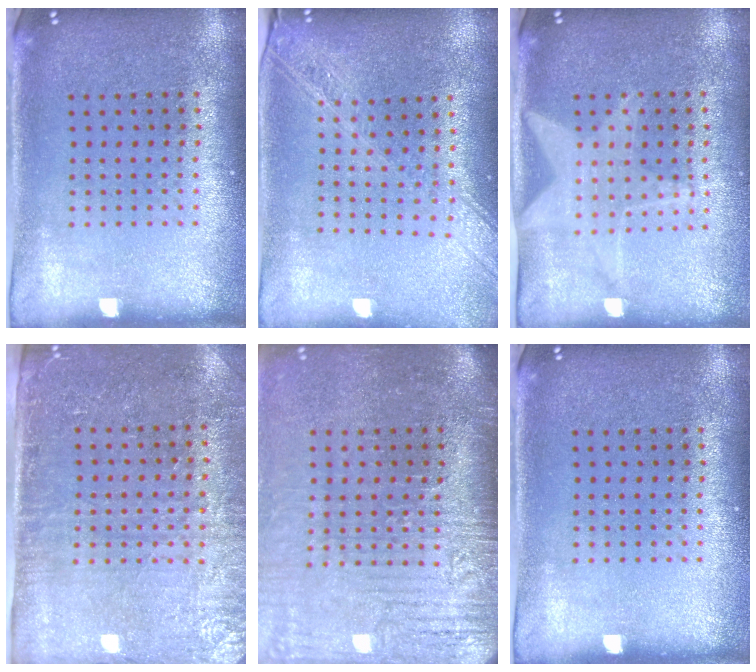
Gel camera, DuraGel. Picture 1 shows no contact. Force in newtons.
{"total": 2.2, "press": 1.9, "slide": 1.2}
{"total": 1.4, "press": 1.4, "slide": 0.2}
{"total": 3.0, "press": 2.7, "slide": 1.3}
{"total": 4.2, "press": 3.6, "slide": 2.1}
{"total": 0.0}